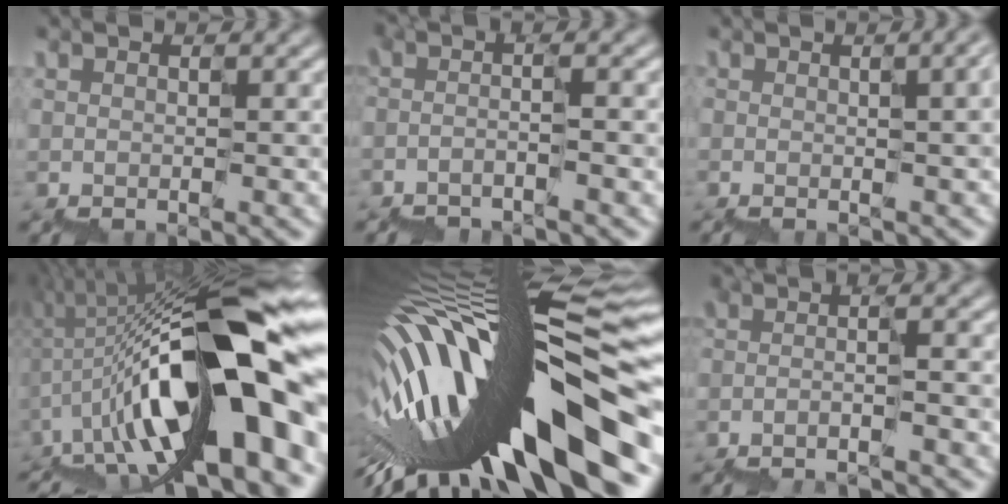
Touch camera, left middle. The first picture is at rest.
{"total": 1.5, "force": [-1.0, 0.1, 1.2], "torque": [-0.014, 0.005, -0.027]}
{"total": 6.9, "force": [0.0, 3.5, 6.0], "torque": [-0.010, 0.027, 0.004]}
{"total": 18.2, "force": [-1.9, 6.3, 17.0], "torque": [-0.287, 0.036, -0.040]}
{"total": 17.9, "force": [-3.7, 5.7, 16.6], "torque": [-0.272, 0.009, -0.067]}
{"total": 3.3, "force": [-2.4, 0.5, 2.2], "torque": [-0.027, 0.007, -0.039]}